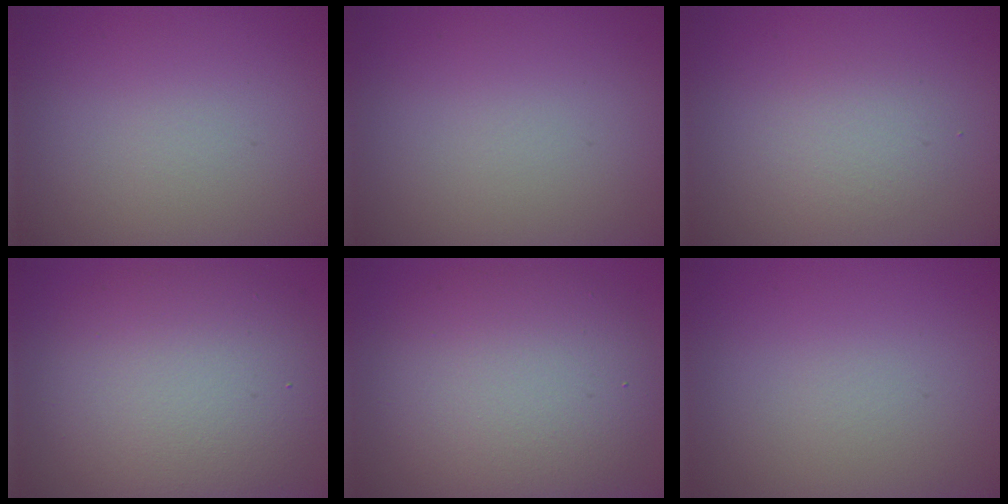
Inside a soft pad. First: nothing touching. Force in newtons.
{"total": 0.0}
{"total": 1.9, "press": 1.8, "slide": 0.2}
{"total": 9.5, "press": 9.5, "slide": 0.5}
{"total": 9.0, "press": 9.0, "slide": 1.0}
{"total": 0.0}